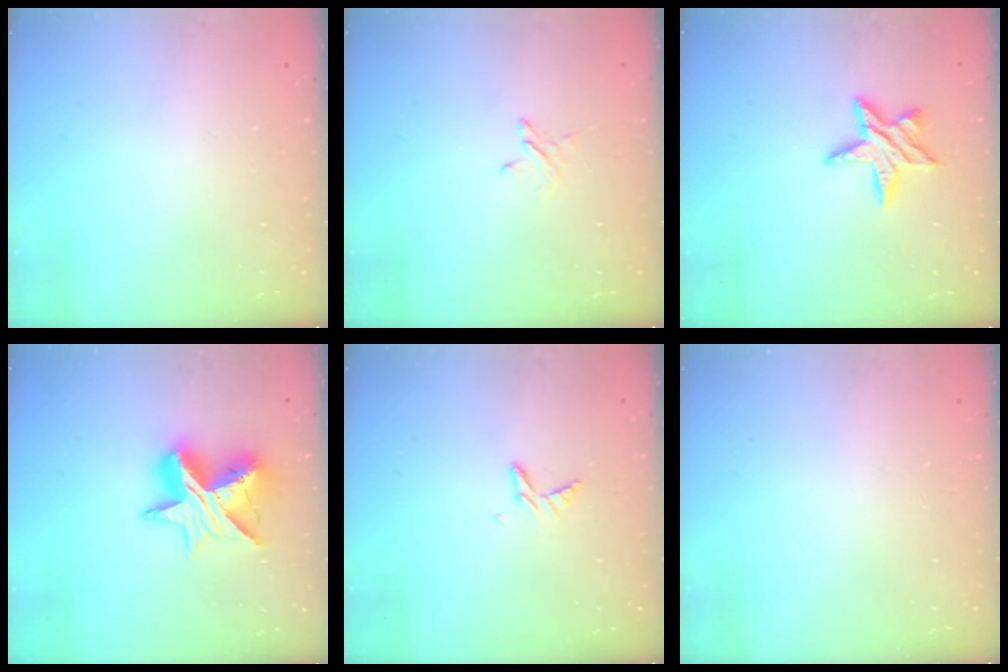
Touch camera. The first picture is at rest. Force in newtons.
{"total": 2.4, "press": 2.4, "slide": 0.2}
{"total": 9.3, "press": 9.3, "slide": 0.6}
{"total": 13.1, "press": 13.0, "slide": 0.9}
{"total": 4.9, "press": 4.8, "slide": 0.5}
{"total": 0.0}